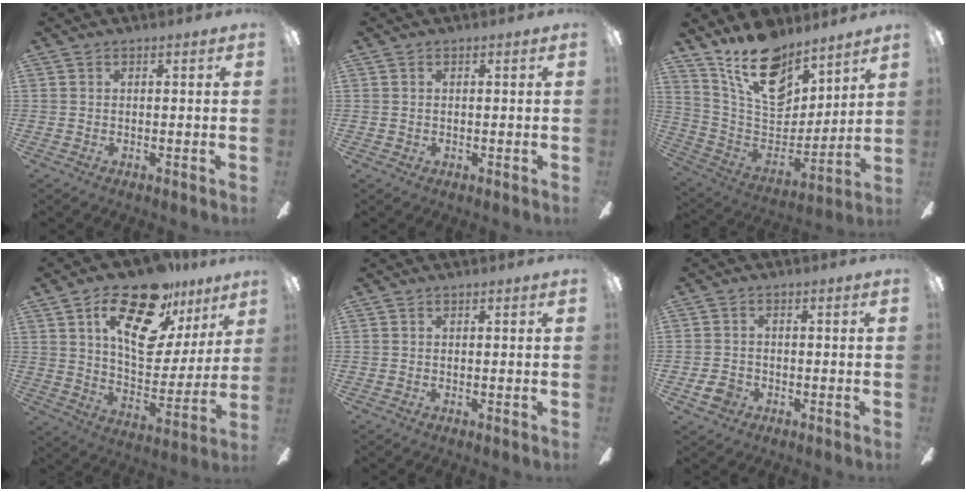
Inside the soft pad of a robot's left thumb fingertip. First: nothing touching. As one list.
[{"total": 0.7, "force": [0.3, 0.6, 0.2], "torque": [-0.006, 0.004, 0.005]}, {"total": 19.8, "force": [13.8, 10.2, 9.8], "torque": [-0.177, -0.083, 0.253]}, {"total": 22.1, "force": [13.6, 10.0, 14.3], "torque": [-0.225, -0.070, 0.233]}, {"total": 0.0}, {"total": 4.4, "force": [-1.9, 3.4, 2.0], "torque": [-0.043, 0.009, -0.034]}]